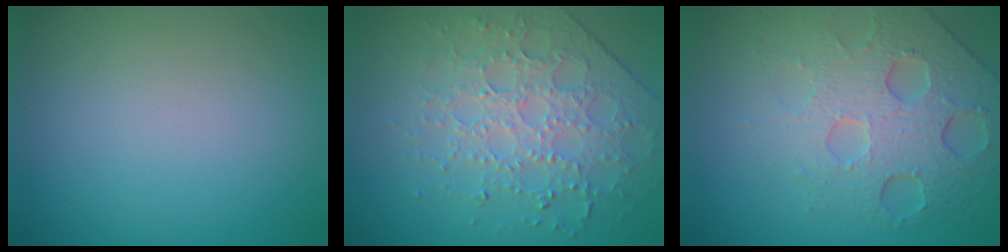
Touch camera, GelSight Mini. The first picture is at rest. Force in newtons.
{"total": 4.0, "press": 4.0, "slide": 0.1}
{"total": 7.3, "press": 5.0, "slide": 5.3}